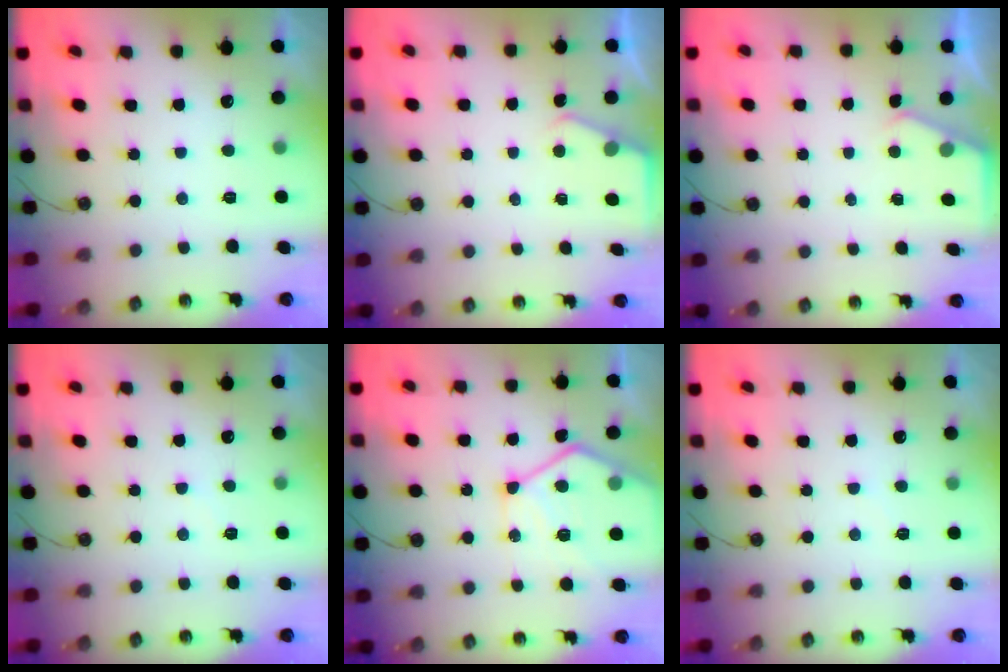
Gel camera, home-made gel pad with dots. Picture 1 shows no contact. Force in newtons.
{"total": 2.3, "press": 2.3, "slide": 0.4}
{"total": 2.4, "press": 2.4, "slide": 0.4}
{"total": 4.7, "press": 4.7, "slide": 0.6}
{"total": 15.0, "press": 14.9, "slide": 1.5}
{"total": 2.2, "press": 2.2, "slide": 0.4}